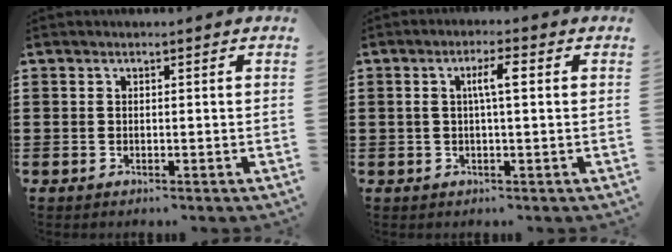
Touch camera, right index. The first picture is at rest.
{"total": 3.9, "force": [0.5, 0.8, 3.8], "torque": [-0.066, 0.003, 0.002]}